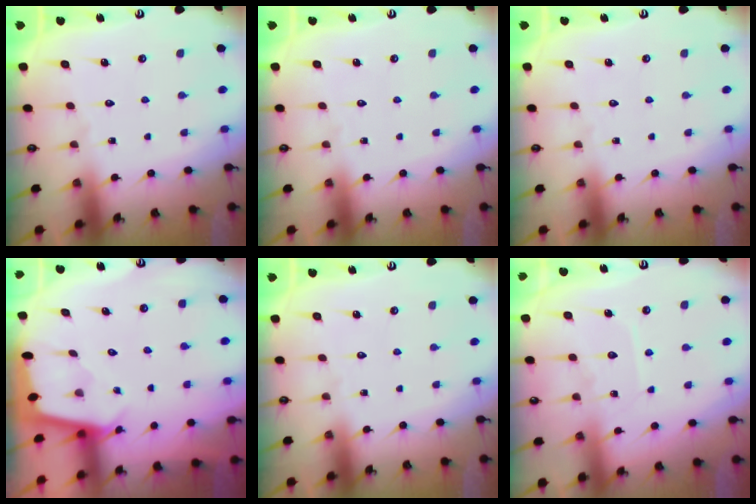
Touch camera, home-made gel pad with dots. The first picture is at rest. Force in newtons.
{"total": 0.0}
{"total": 0.0}
{"total": 1.9, "press": 1.9, "slide": 0.2}
{"total": 0.0}
{"total": 7.1, "press": 7.0, "slide": 0.8}